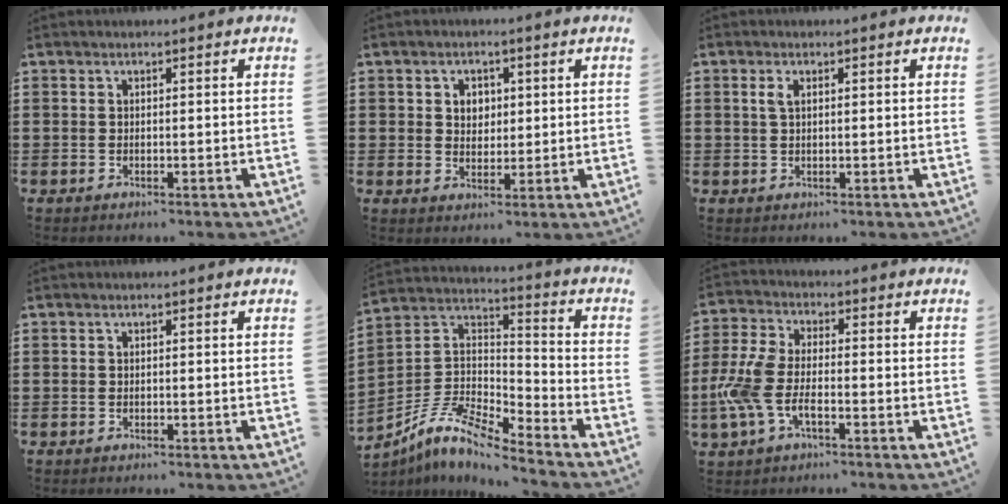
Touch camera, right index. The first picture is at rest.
{"total": 2.9, "force": [0.8, 2.5, 1.2], "torque": [-0.033, 0.010, 0.012]}
{"total": 1.8, "force": [0.5, 0.8, 1.5], "torque": [-0.034, 0.006, 0.008]}
{"total": 0.0}
{"total": 8.6, "force": [-7.5, 1.3, 3.9], "torque": [-0.098, -0.003, -0.156]}
{"total": 7.1, "force": [-2.4, 3.3, 5.8], "torque": [-0.156, -0.010, -0.054]}